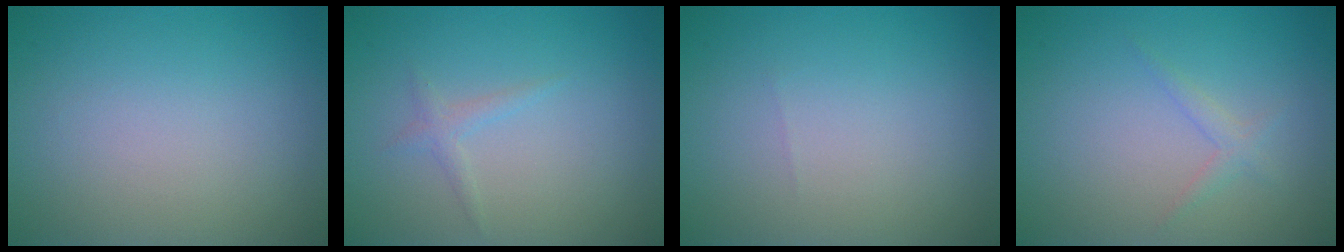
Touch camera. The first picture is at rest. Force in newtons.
{"total": 1.0, "press": 1.0, "slide": 0.1}
{"total": 0.0}
{"total": 1.1, "press": 1.1, "slide": 0.1}